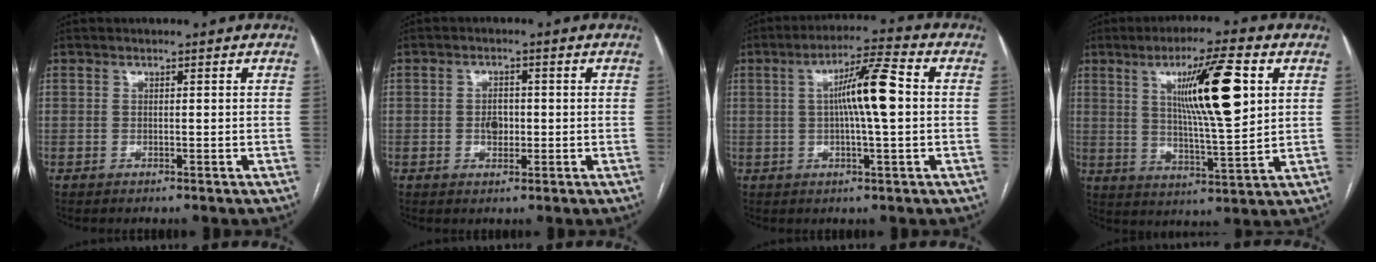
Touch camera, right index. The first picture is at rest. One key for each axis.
{"total": 2.7, "fx": -0.2, "fy": 1.9, "fz": 1.9, "tx": -0.026, "ty": 0.006, "tz": -0.001}
{"total": 9.0, "fx": 0.4, "fy": 0.7, "fz": 9.0, "tx": -0.159, "ty": 0.019, "tz": 0.002}
{"total": 13.6, "fx": 4.3, "fy": 1.1, "fz": 12.8, "tx": -0.214, "ty": 0.001, "tz": 0.075}